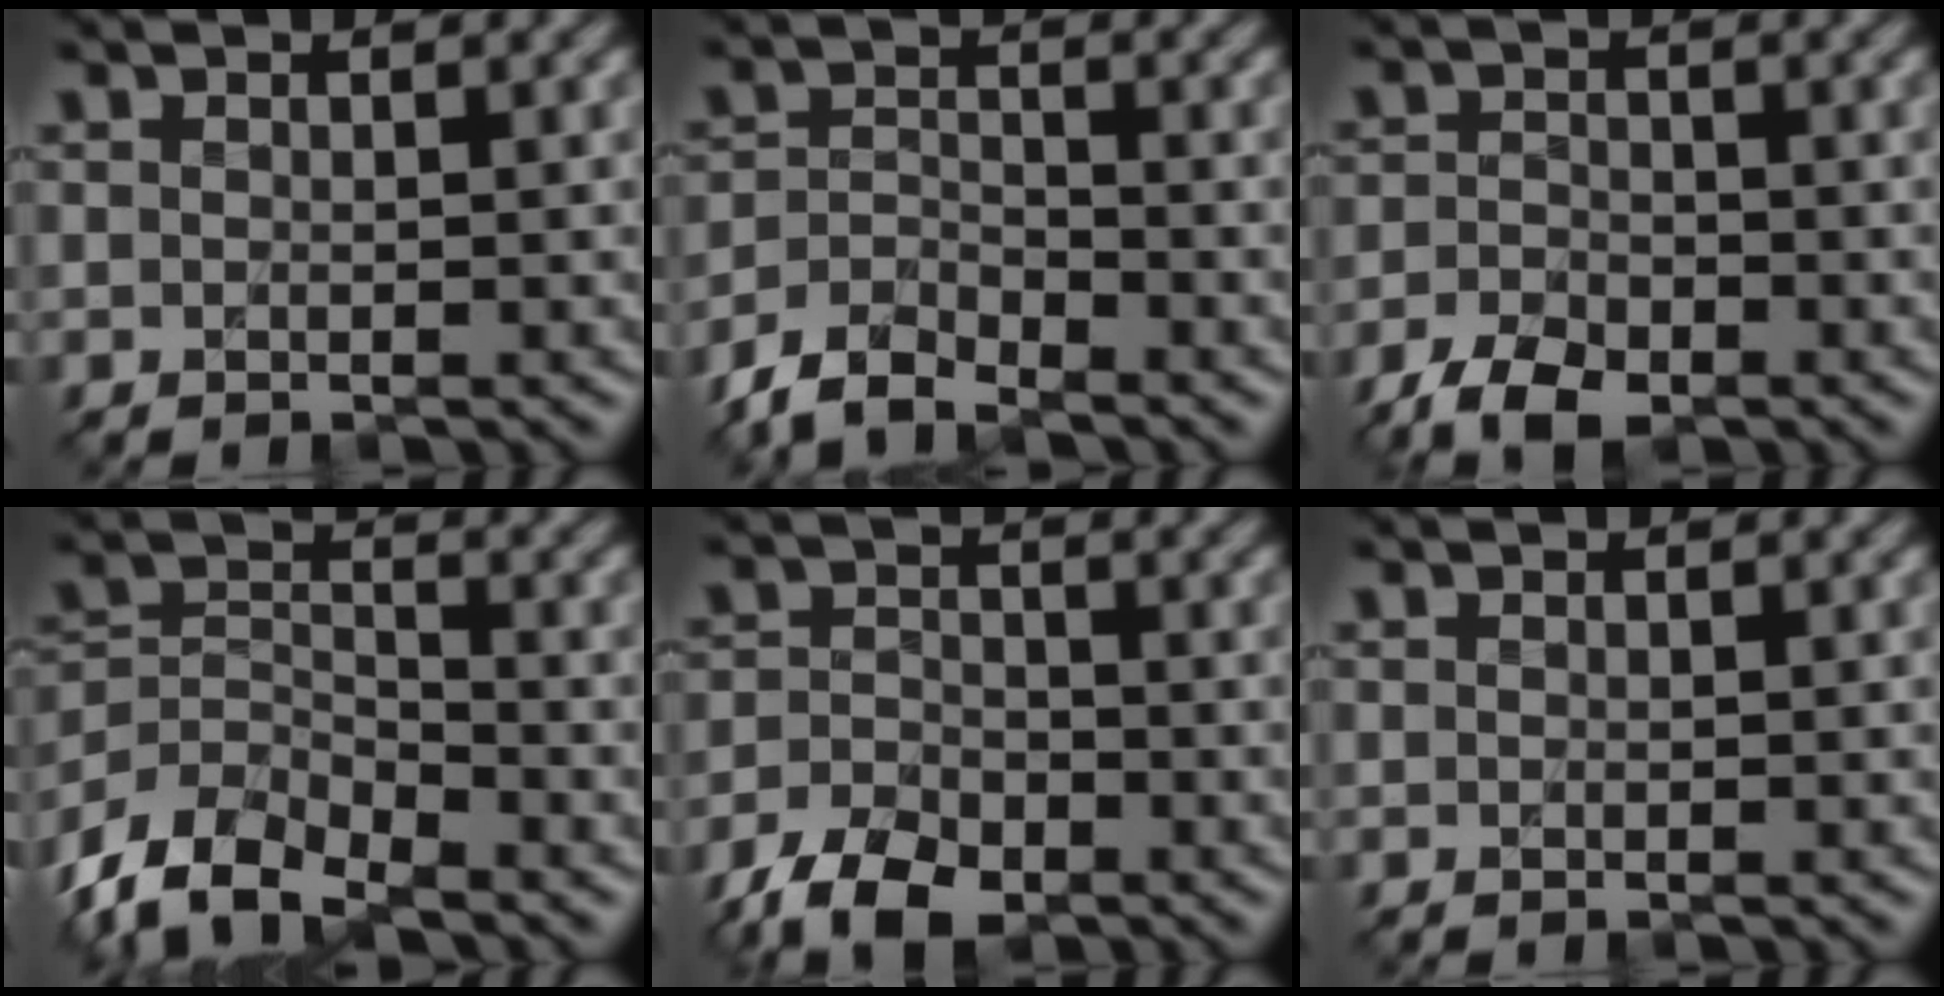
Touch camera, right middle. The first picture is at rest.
{"total": 4.1, "force": [-3.6, 1.3, 1.6], "torque": [-0.029, -0.002, -0.080]}
{"total": 5.2, "force": [-3.7, 2.4, 2.7], "torque": [-0.051, -0.008, -0.077]}
{"total": 7.8, "force": [-6.1, 3.1, 3.7], "torque": [-0.074, -0.006, -0.127]}
{"total": 6.3, "force": [-4.5, 3.0, 3.2], "torque": [-0.061, -0.008, -0.092]}
{"total": 0.0}